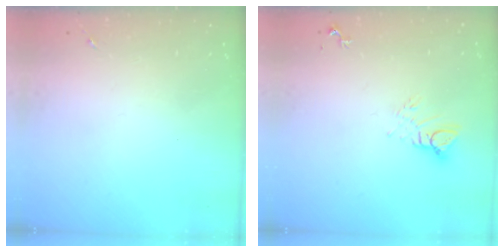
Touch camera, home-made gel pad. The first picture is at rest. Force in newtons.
{"total": 5.7, "press": 5.7, "slide": 0.3}